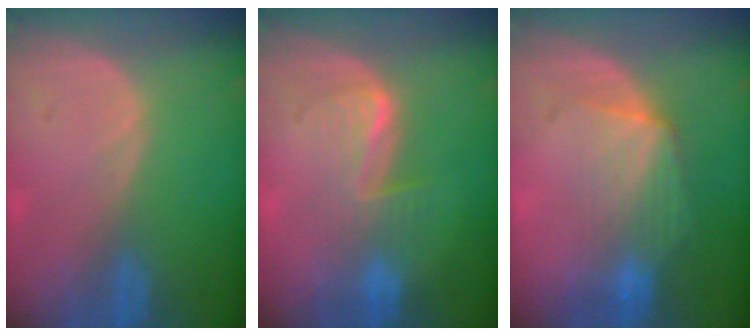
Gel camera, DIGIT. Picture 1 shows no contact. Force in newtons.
{"total": 4.5, "press": 4.5, "slide": 0.5}
{"total": 7.0, "press": 6.5, "slide": 2.6}